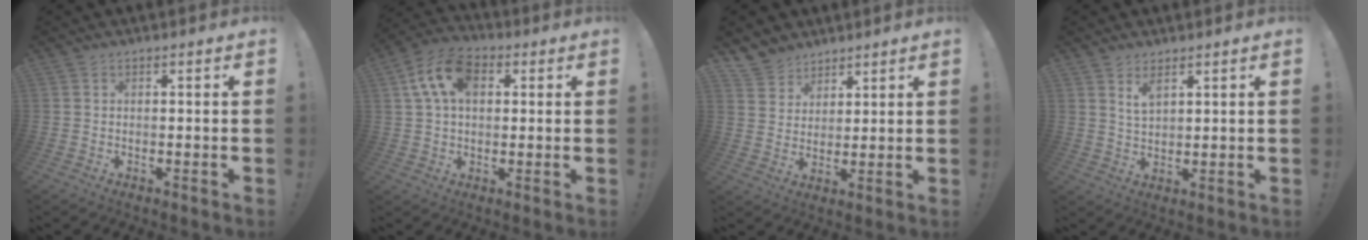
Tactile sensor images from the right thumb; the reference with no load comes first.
{"total": 12.7, "force": [4.1, 8.3, 8.8], "torque": [-0.152, 0.007, 0.078]}
{"total": 7.3, "force": [5.8, 4.4, 0.6], "torque": [-0.017, -0.044, 0.117]}
{"total": 4.3, "force": [3.0, 1.7, 2.7], "torque": [-0.035, -0.021, 0.050]}